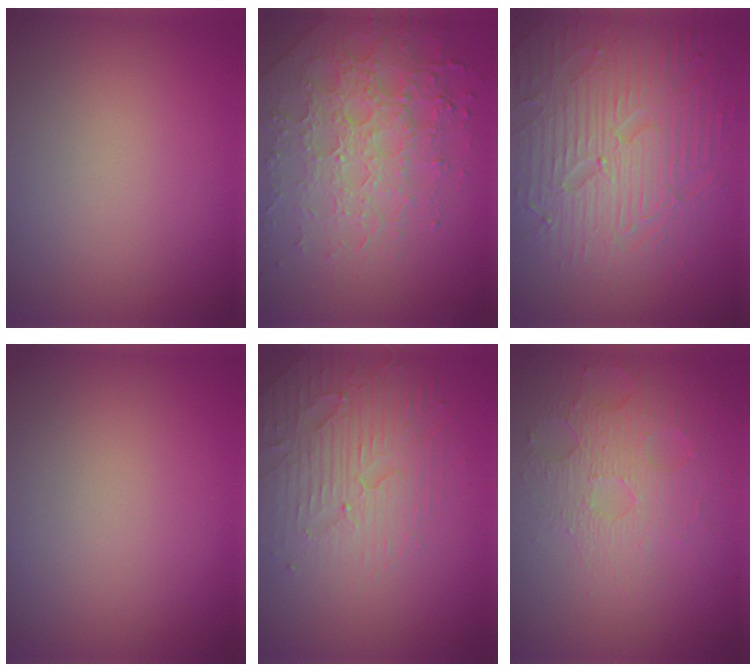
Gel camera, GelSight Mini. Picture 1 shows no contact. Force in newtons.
{"total": 7.8, "press": 5.5, "slide": 5.5}
{"total": 8.9, "press": 6.3, "slide": 6.4}
{"total": 0.0}
{"total": 4.5, "press": 3.6, "slide": 2.7}
{"total": 5.0, "press": 3.4, "slide": 3.7}